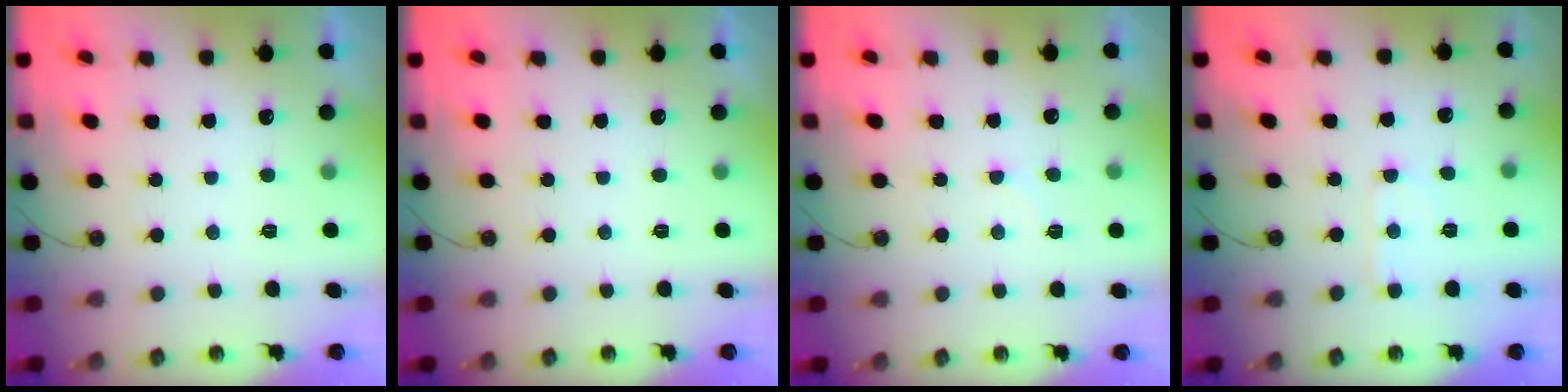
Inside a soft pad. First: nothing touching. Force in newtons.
{"total": 0.0}
{"total": 7.3, "press": 7.3, "slide": 0.5}
{"total": 5.2, "press": 5.1, "slide": 0.7}